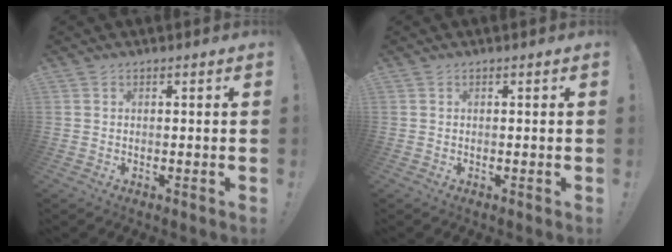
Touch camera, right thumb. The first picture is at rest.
{"total": 0.0}